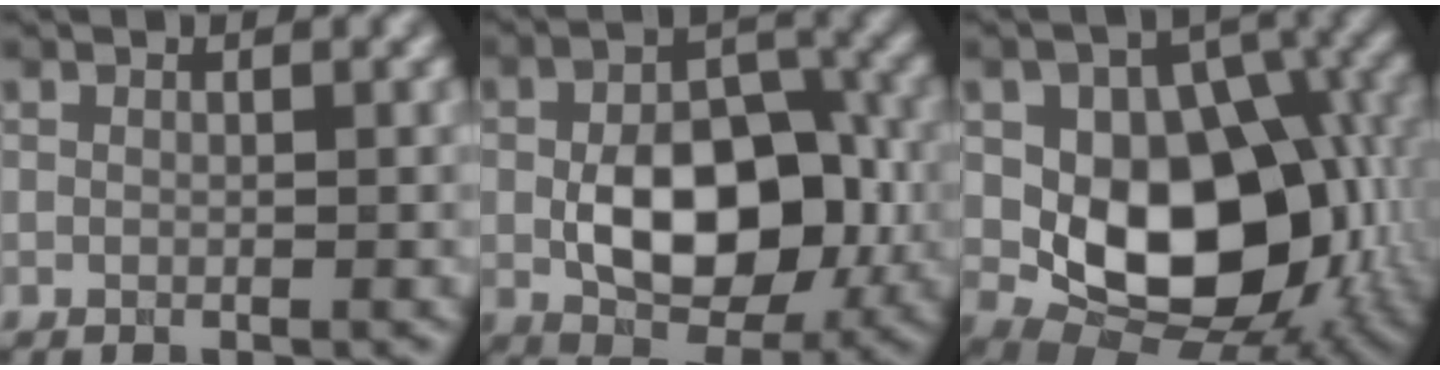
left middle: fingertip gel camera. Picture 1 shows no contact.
{"total": 9.5, "force": [-1.1, 5.9, 7.3], "torque": [-0.124, -0.002, -0.013]}
{"total": 11.9, "force": [-1.2, 7.8, 8.9], "torque": [-0.129, -0.003, -0.016]}